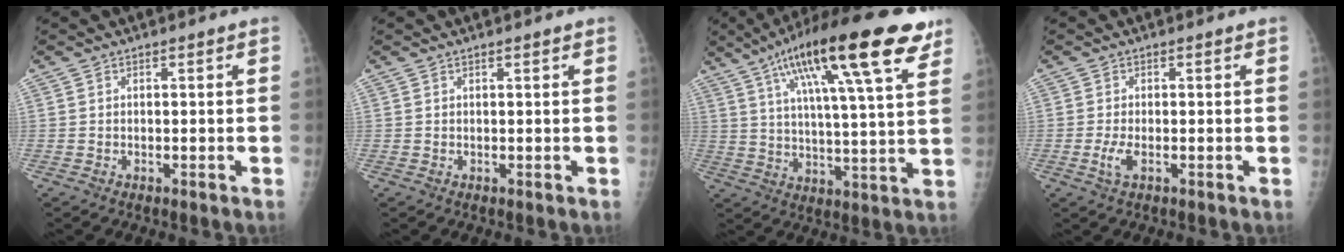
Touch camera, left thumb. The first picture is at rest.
{"total": 0.6, "force": [0.4, 0.1, 0.3], "torque": [-0.006, -0.001, 0.007]}
{"total": 24.1, "force": [13.1, 5.2, 19.6], "torque": [-0.307, -0.013, 0.204]}
{"total": 2.5, "force": [-0.5, 0.8, 2.3], "torque": [-0.056, -0.006, -0.011]}